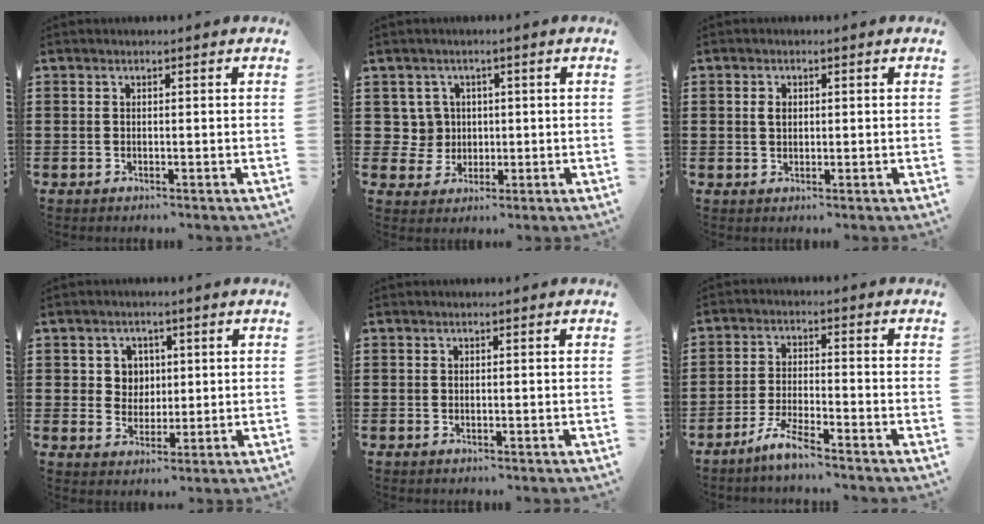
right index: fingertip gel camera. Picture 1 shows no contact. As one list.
[{"total": 4.2, "force": [0.8, 4.1, 0.7], "torque": [-0.035, 0.015, 0.013]}, {"total": 1.2, "force": [0.3, 1.0, 0.6], "torque": [-0.013, 0.004, 0.007]}, {"total": 4.0, "force": [1.2, 3.8, 0.9], "torque": [-0.036, 0.014, 0.020]}, {"total": 0.0}, {"total": 4.8, "force": [-4.2, 0.1, 2.4], "torque": [-0.062, -0.009, -0.083]}]